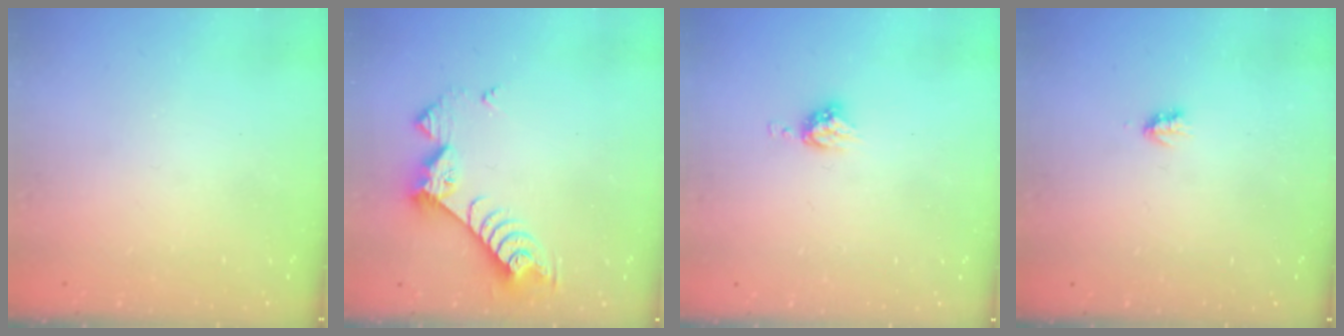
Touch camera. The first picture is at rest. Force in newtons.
{"total": 9.6, "press": 9.5, "slide": 0.7}
{"total": 5.1, "press": 5.1, "slide": 0.7}
{"total": 1.9, "press": 1.8, "slide": 0.4}